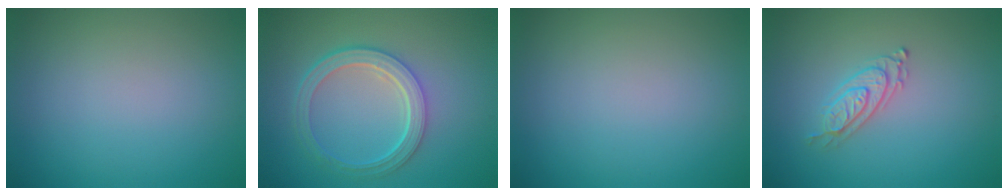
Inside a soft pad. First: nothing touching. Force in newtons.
{"total": 4.8, "press": 3.5, "slide": 3.2}
{"total": 0.0}
{"total": 2.3, "press": 2.1, "slide": 0.9}